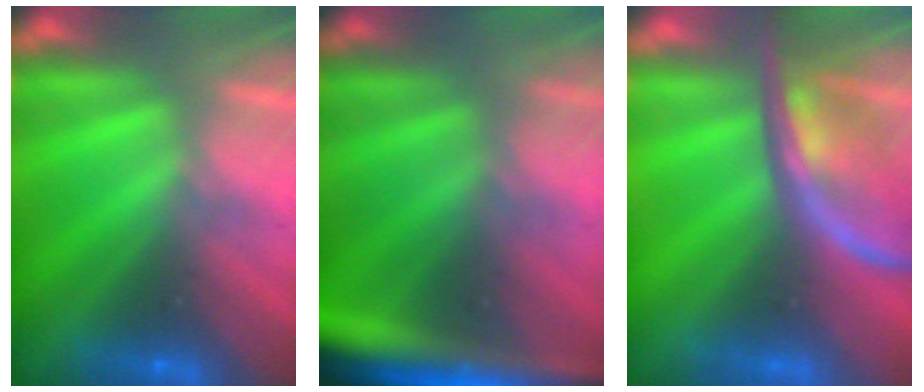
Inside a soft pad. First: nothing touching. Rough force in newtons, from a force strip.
{"total": 7.8}
{"total": 2.5}